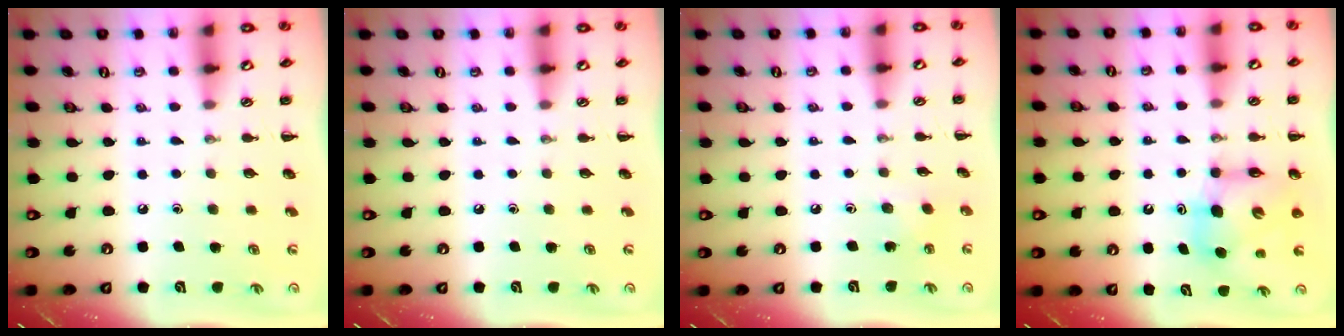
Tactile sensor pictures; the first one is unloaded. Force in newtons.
{"total": 0.0}
{"total": 2.8, "press": 2.7, "slide": 0.9}
{"total": 7.0, "press": 6.9, "slide": 1.0}